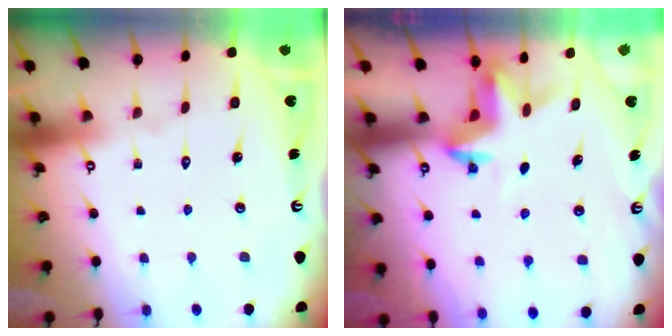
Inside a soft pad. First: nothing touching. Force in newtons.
{"total": 3.9, "press": 3.9, "slide": 0.3}